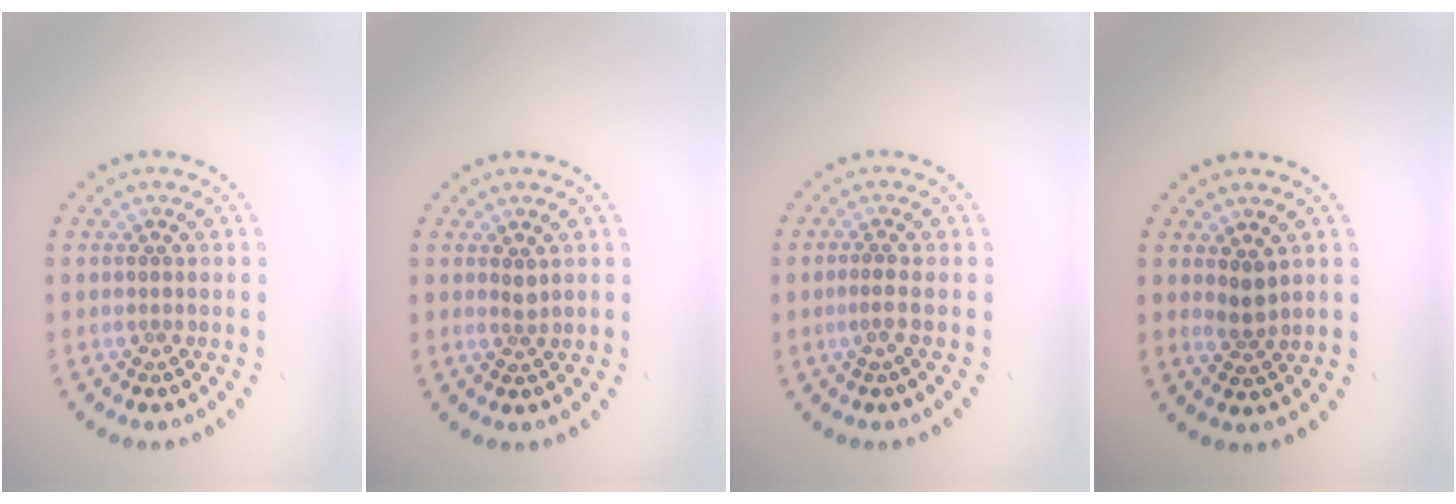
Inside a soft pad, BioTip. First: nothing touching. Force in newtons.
{"total": 0.8, "press": 0.5, "slide": 0.6}
{"total": 1.0, "press": 0.8, "slide": 0.7}
{"total": 1.6, "press": 1.3, "slide": 0.8}